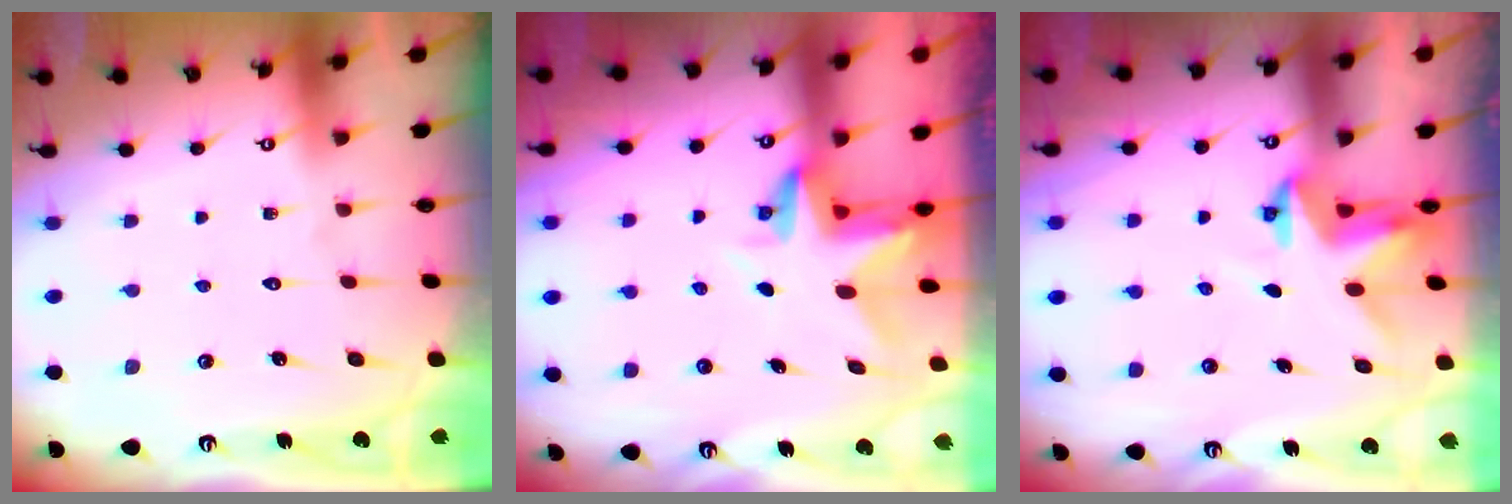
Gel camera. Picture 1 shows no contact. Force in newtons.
{"total": 4.3, "press": 4.3, "slide": 0.1}
{"total": 3.3, "press": 3.3, "slide": 0.2}